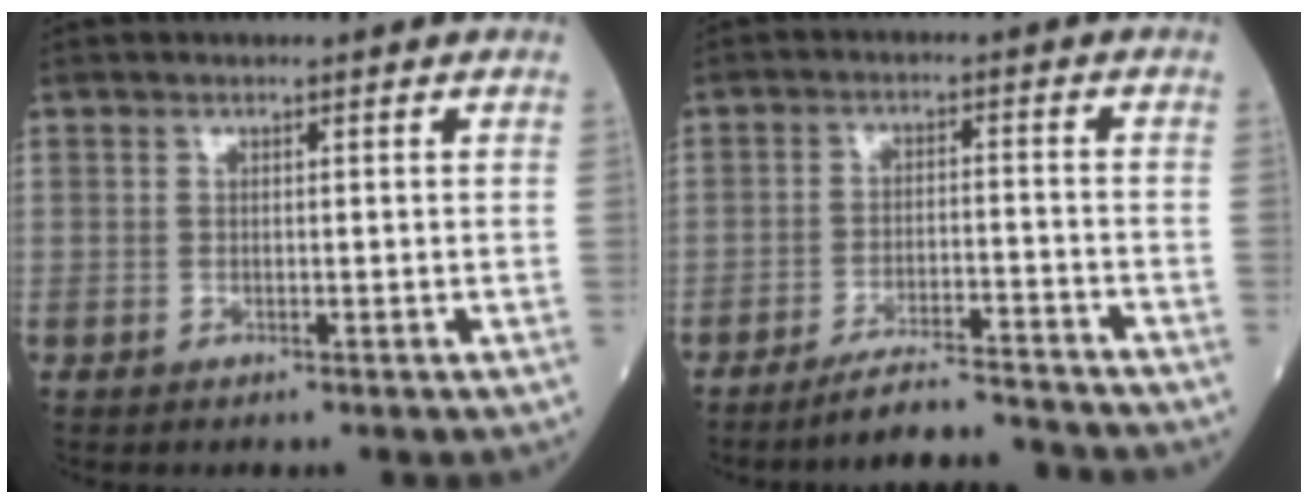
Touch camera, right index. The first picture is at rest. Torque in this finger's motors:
{"motor_torque": [0.08, -0.48, 0.22, 0.06]}